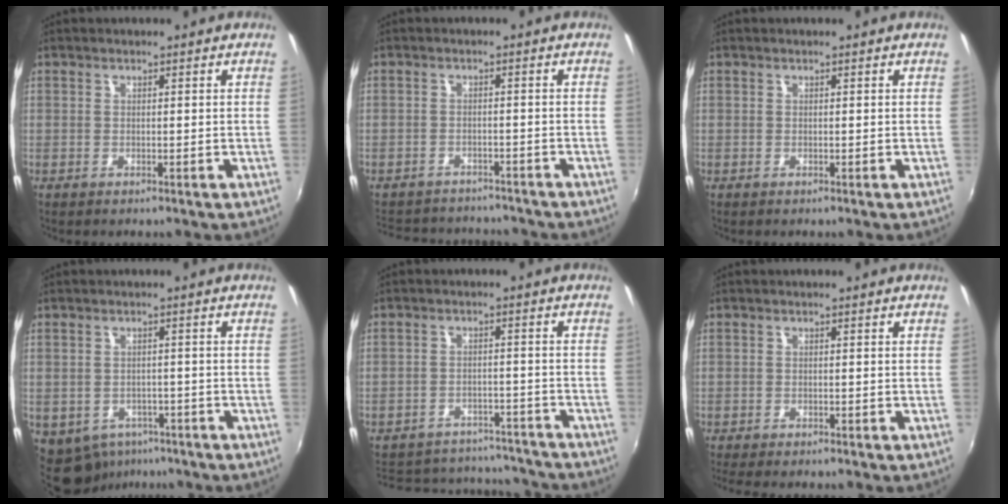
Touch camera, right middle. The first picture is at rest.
{"total": 10.5, "force": [-9.5, 3.7, 2.7], "torque": [-0.074, 0.017, -0.137]}
{"total": 0.0}
{"total": 8.6, "force": [-5.0, 6.2, 3.2], "torque": [-0.089, -0.015, -0.058]}
{"total": 18.6, "force": [-16.0, 7.4, 5.8], "torque": [-0.135, 0.039, -0.195]}
{"total": 4.1, "force": [-3.7, 0.3, 1.9], "torque": [-0.040, -0.020, -0.062]}